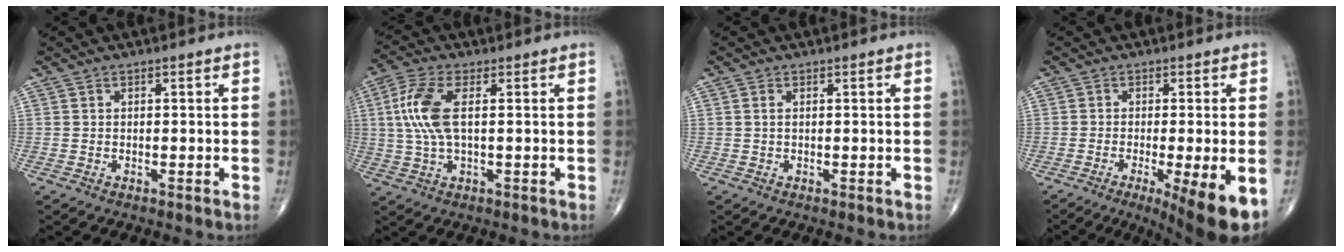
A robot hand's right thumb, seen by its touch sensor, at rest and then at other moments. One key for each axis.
{"total": 9.0, "fx": 1.3, "fy": 3.6, "fz": 8.2, "tx": -0.203, "ty": 0.012, "tz": 0.026}
{"total": 0.7, "fx": 0.2, "fy": 0.3, "fz": 0.6, "tx": -0.016, "ty": 0.002, "tz": 0.003}
{"total": 11.9, "fx": -4.9, "fy": 2.0, "fz": 10.6, "tx": -0.123, "ty": -0.020, "tz": -0.070}